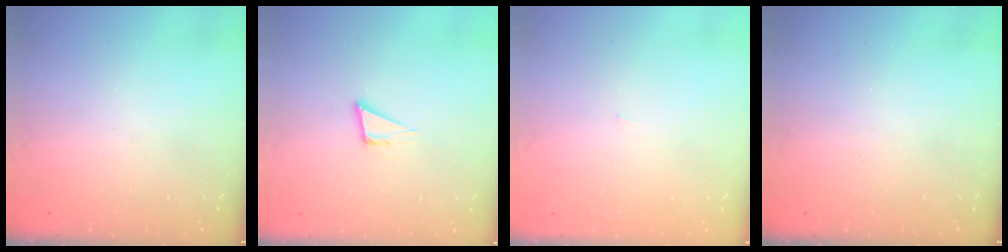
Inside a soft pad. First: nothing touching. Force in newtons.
{"total": 4.3, "press": 3.1, "slide": 3.0}
{"total": 0.9, "press": 0.9, "slide": 0.0}
{"total": 0.0}